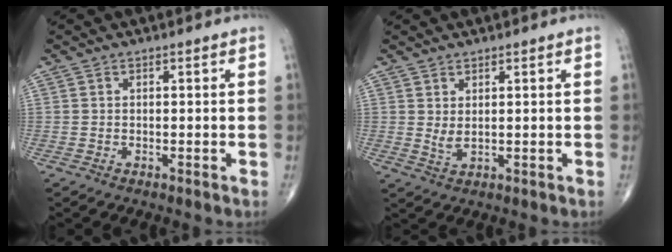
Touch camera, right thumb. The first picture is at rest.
{"total": 2.2, "force": [0.7, 0.9, 1.9], "torque": [-0.036, -0.011, 0.018]}